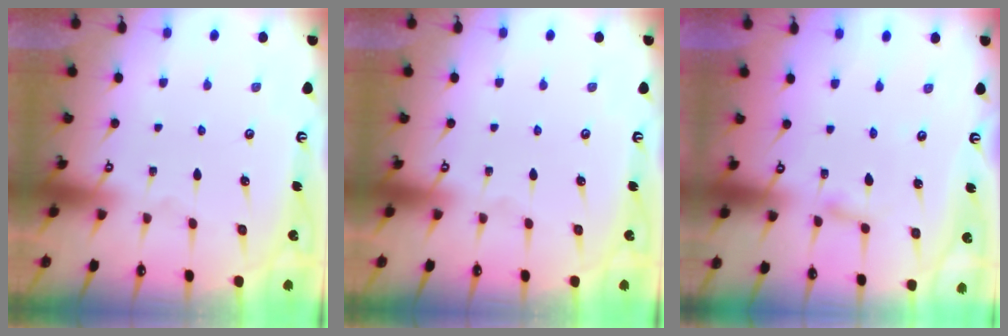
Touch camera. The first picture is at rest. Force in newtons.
{"total": 0.0}
{"total": 2.7, "press": 2.7, "slide": 0.2}